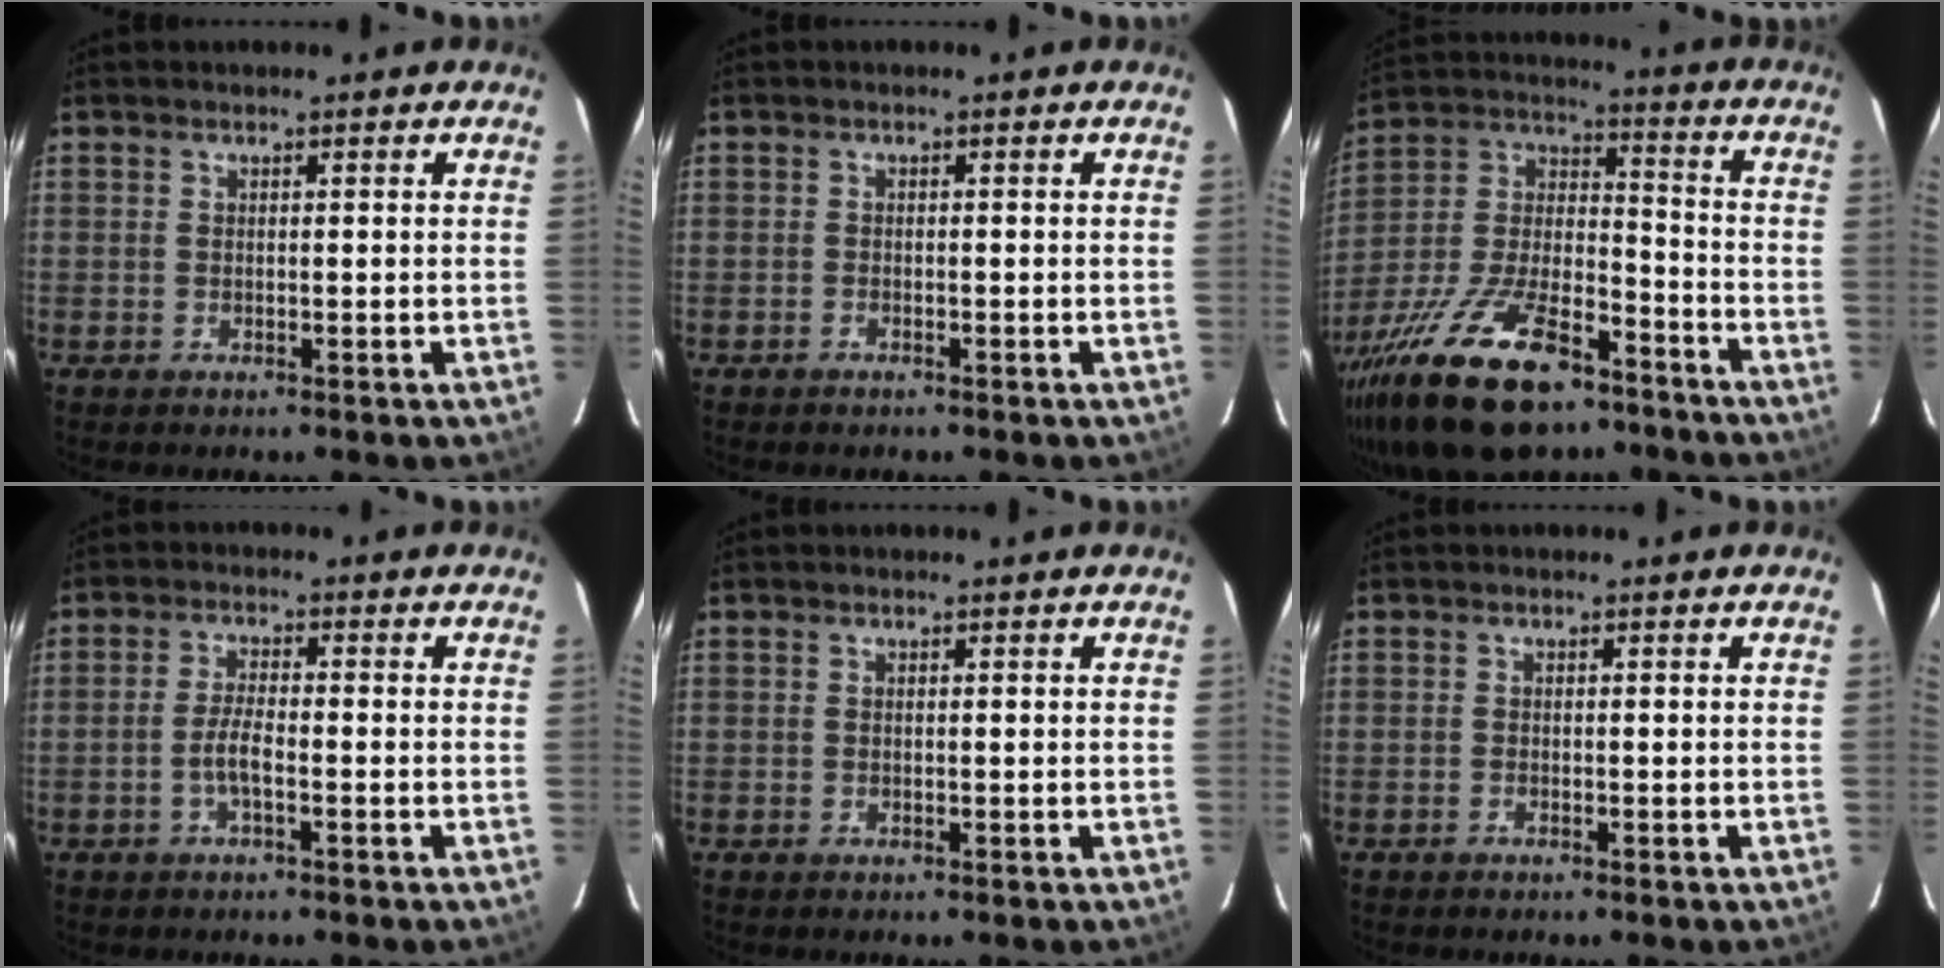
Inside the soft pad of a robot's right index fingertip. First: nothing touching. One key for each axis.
{"total": 0.8, "fx": -0.7, "fy": 0.4, "fz": 0.2, "tx": -0.006, "ty": 0.003, "tz": -0.014}
{"total": 25.2, "fx": -16.3, "fy": 10.1, "fz": 16.4, "tx": -0.330, "ty": -0.020, "tz": -0.277}
{"total": 3.4, "fx": -1.4, "fy": 0.7, "fz": 3.0, "tx": -0.065, "ty": 0.001, "tz": -0.028}
{"total": 0.0}
{"total": 0.5, "fx": -0.5, "fy": 0.2, "fz": 0.1, "tx": -0.002, "ty": 0.001, "tz": -0.010}